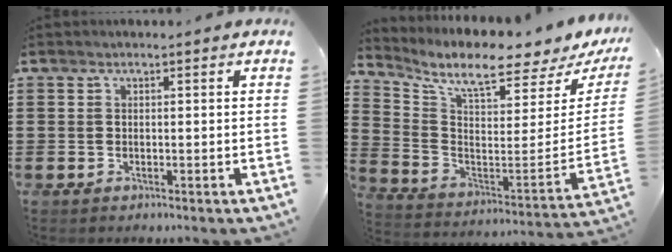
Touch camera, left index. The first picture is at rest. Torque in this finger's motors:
{"motor_torque": [2.14, 0.00, 0.24, 0.06]}